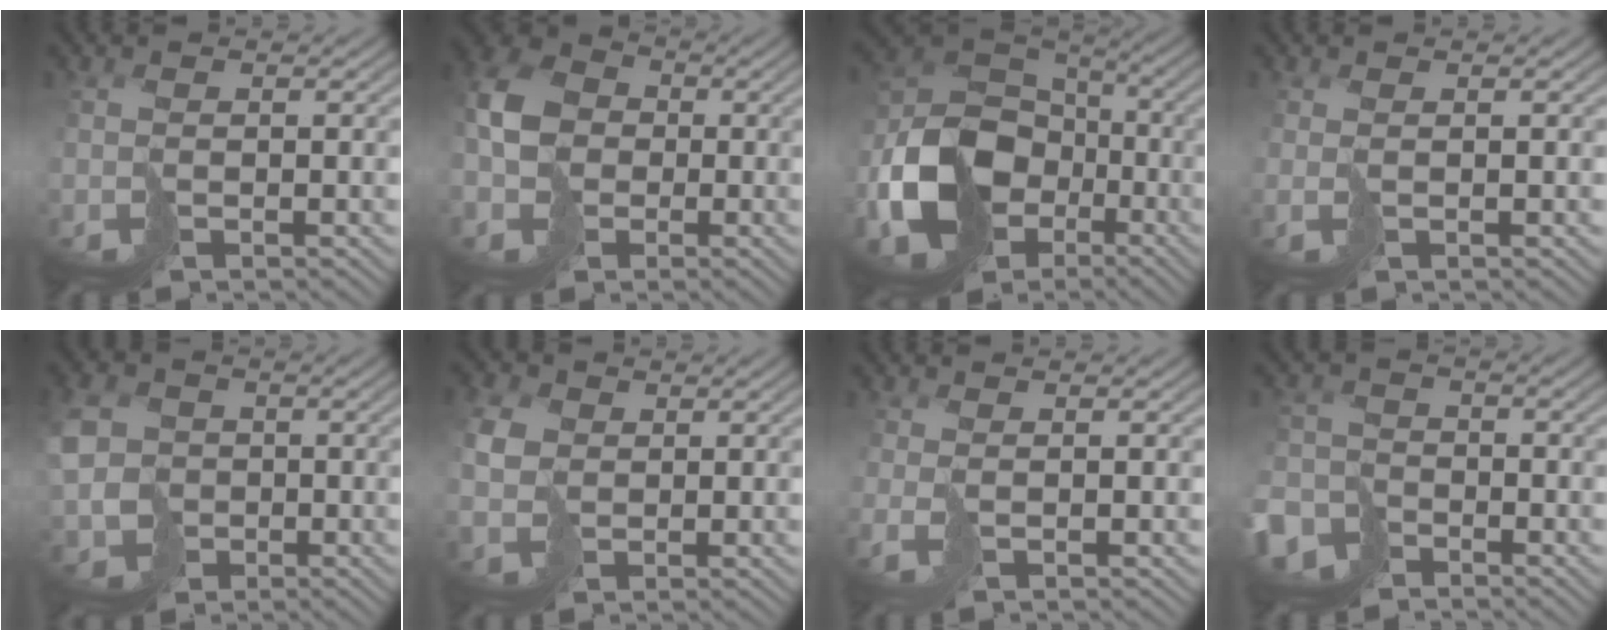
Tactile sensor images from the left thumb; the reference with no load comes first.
{"total": 8.4, "force": [-1.5, 7.0, 4.3], "torque": [-0.121, -0.011, -0.037]}
{"total": 15.0, "force": [-4.9, 11.3, 8.5], "torque": [-0.193, -0.039, -0.088]}
{"total": 0.9, "force": [0.1, 0.2, 0.8], "torque": [-0.020, 0.000, 0.004]}
{"total": 7.2, "force": [-0.2, 6.6, 2.9], "torque": [-0.092, -0.002, -0.008]}
{"total": 4.1, "force": [1.4, 3.4, 1.9], "torque": [-0.060, 0.002, 0.028]}
{"total": 1.4, "force": [-0.4, 0.6, 1.2], "torque": [-0.034, -0.002, -0.009]}
{"total": 6.1, "force": [-4.2, 4.0, 1.6], "torque": [-0.046, -0.017, -0.087]}